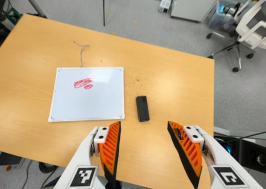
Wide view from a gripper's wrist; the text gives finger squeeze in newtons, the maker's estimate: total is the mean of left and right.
{"total": 0.0}